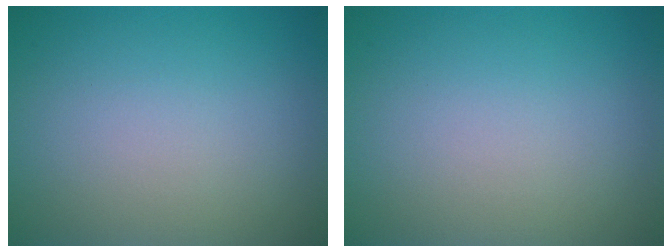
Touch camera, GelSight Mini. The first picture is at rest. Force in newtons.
{"total": 0.0}